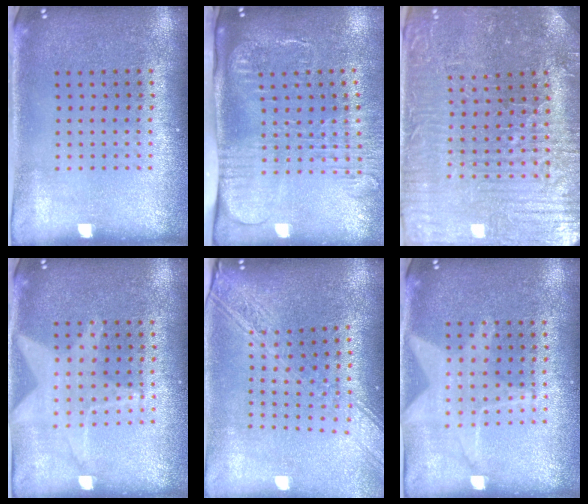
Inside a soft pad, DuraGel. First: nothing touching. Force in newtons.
{"total": 2.6, "press": 2.0, "slide": 1.7}
{"total": 3.8, "press": 3.8, "slide": 0.4}
{"total": 0.9, "press": 0.9, "slide": 0.0}
{"total": 2.5, "press": 2.0, "slide": 1.4}
{"total": 1.3, "press": 1.3, "slide": 0.3}